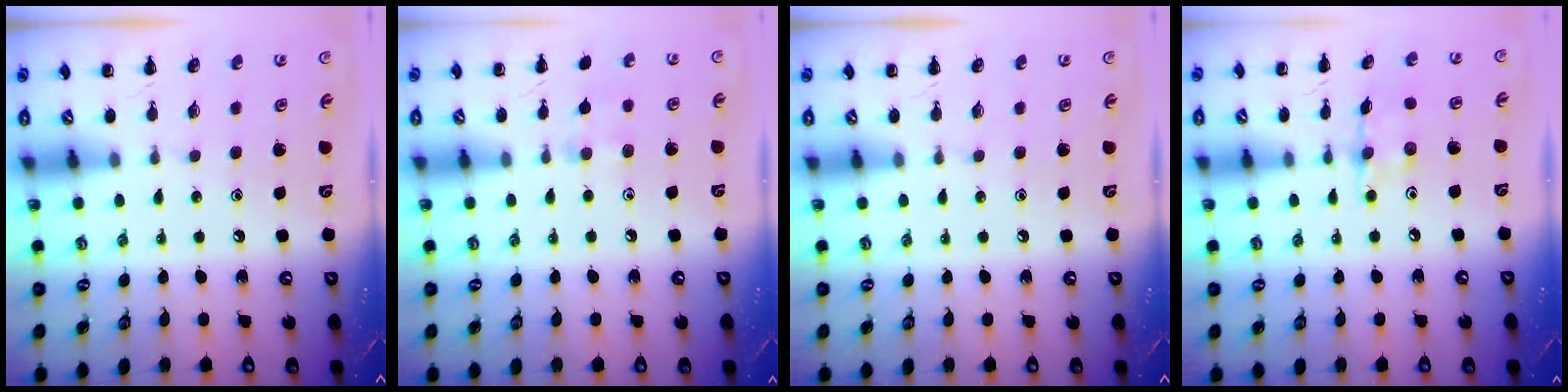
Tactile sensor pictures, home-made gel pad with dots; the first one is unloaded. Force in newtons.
{"total": 5.7, "press": 5.4, "slide": 1.9}
{"total": 0.0}
{"total": 6.5, "press": 6.5, "slide": 1.0}